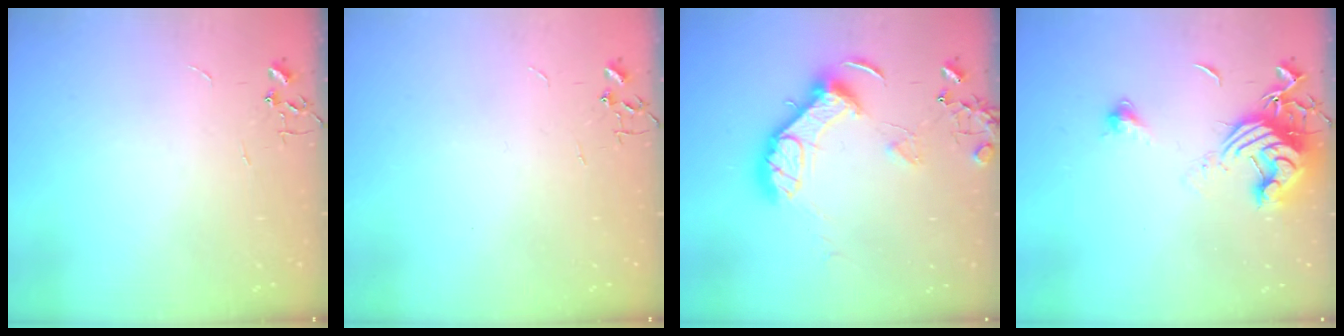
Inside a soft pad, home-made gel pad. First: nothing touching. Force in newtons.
{"total": 0.0}
{"total": 14.0, "press": 13.9, "slide": 1.0}
{"total": 12.9, "press": 12.8, "slide": 1.6}